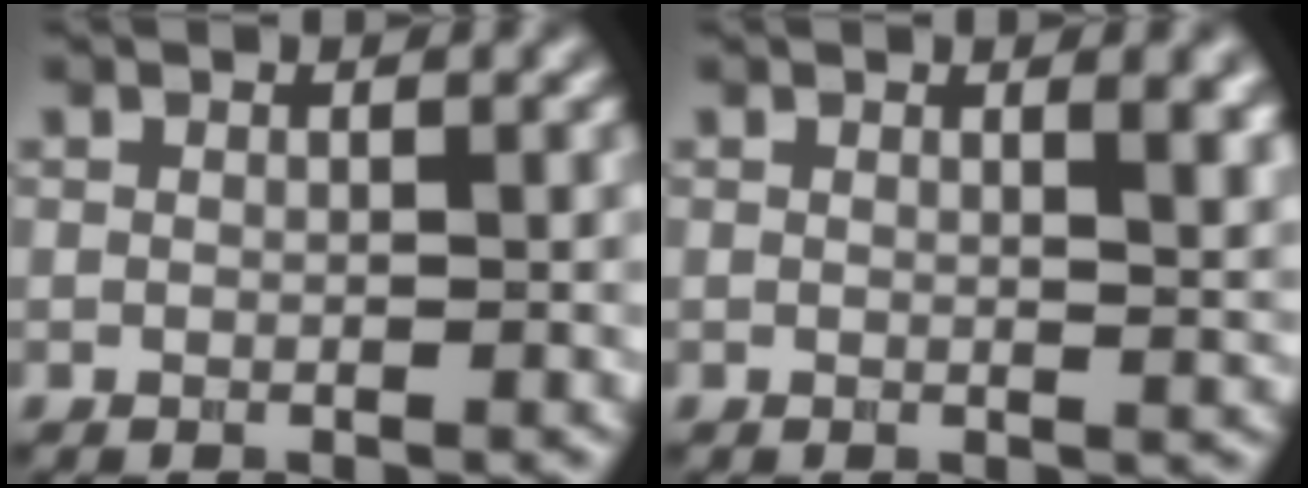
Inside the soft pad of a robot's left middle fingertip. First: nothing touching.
{"total": 3.7, "force": [1.6, 1.4, 3.0], "torque": [-0.024, 0.001, 0.020]}